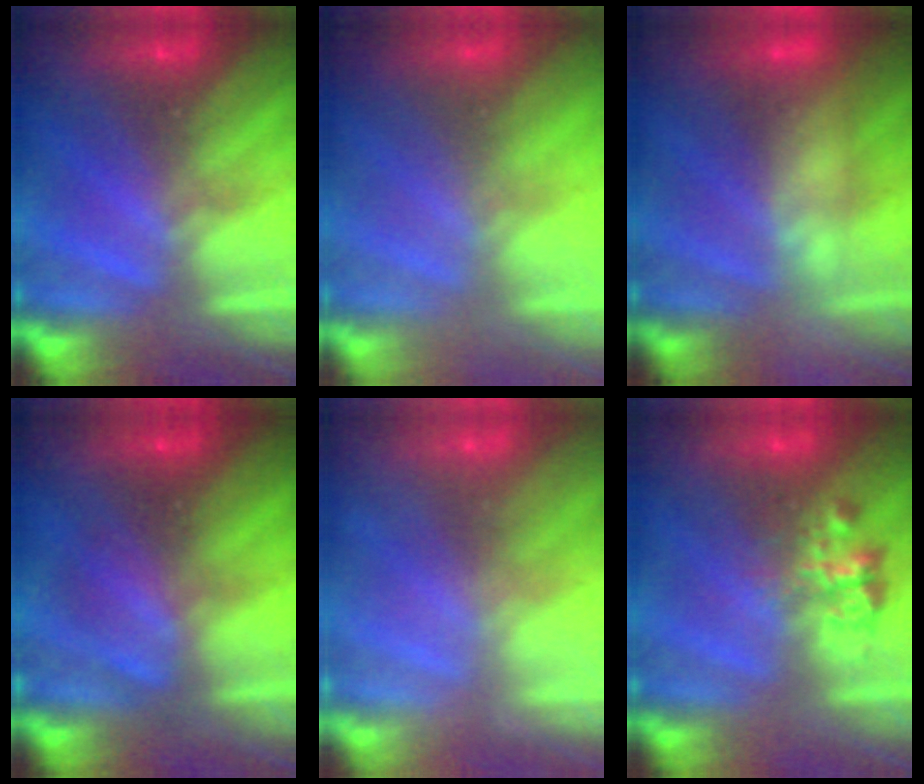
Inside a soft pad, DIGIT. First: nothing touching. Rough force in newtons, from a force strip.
{"total": 2.8}
{"total": 2.4}
{"total": 2.4}
{"total": 2.4}
{"total": 2.4}